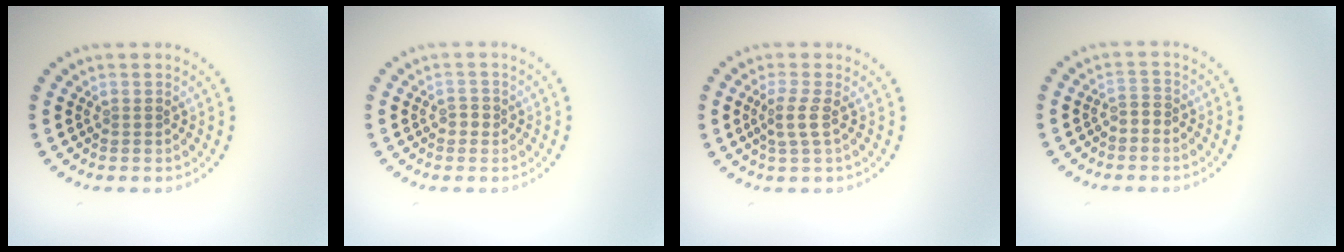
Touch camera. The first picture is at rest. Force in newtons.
{"total": 1.0, "press": 1.0, "slide": 0.3}
{"total": 1.9, "press": 1.4, "slide": 1.2}
{"total": 1.2, "press": 1.0, "slide": 0.7}